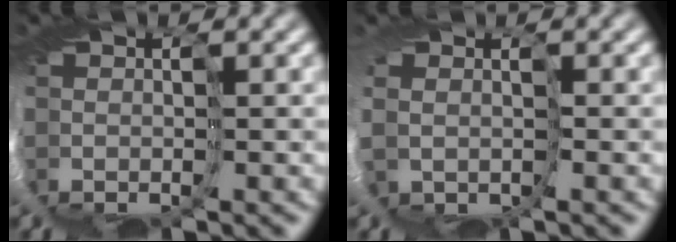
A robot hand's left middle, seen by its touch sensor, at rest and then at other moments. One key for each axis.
{"total": 2.6, "fx": -0.2, "fy": 2.5, "fz": 0.9, "tx": -0.026, "ty": -0.010, "tz": -0.005}